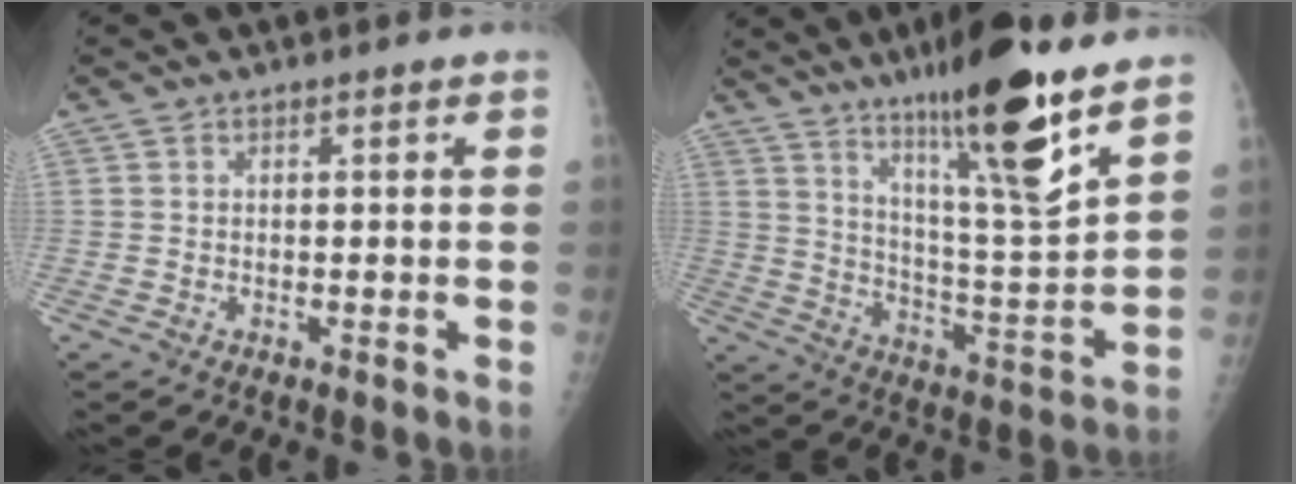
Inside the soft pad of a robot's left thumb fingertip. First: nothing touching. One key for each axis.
{"total": 18.8, "fx": 12.2, "fy": 1.8, "fz": 14.1, "tx": -0.209, "ty": -0.073, "tz": 0.203}